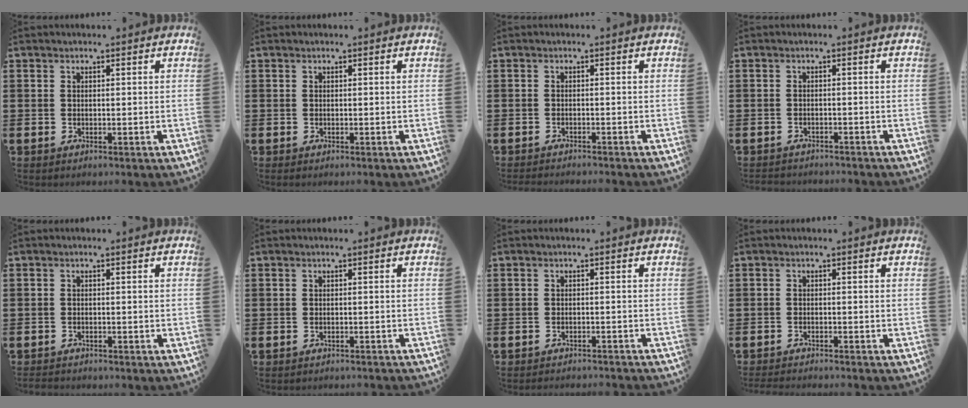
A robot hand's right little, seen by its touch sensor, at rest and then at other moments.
{"total": 0.0}
{"total": 0.8, "force": [-0.8, -0.1, 0.0], "torque": [-0.001, -0.001, -0.017]}
{"total": 1.1, "force": [-1.1, 0.0, -0.1], "torque": [-0.003, 0.001, -0.023]}
{"total": 0.7, "force": [-0.6, 0.1, 0.0], "torque": [-0.003, -0.001, -0.013]}
{"total": 0.6, "force": [-0.6, 0.0, 0.0], "torque": [-0.002, -0.001, -0.011]}
{"total": 1.2, "force": [-1.1, -0.2, 0.0], "torque": [-0.001, 0.003, -0.024]}
{"total": 1.1, "force": [-1.1, -0.1, 0.1], "torque": [-0.003, -0.001, -0.021]}